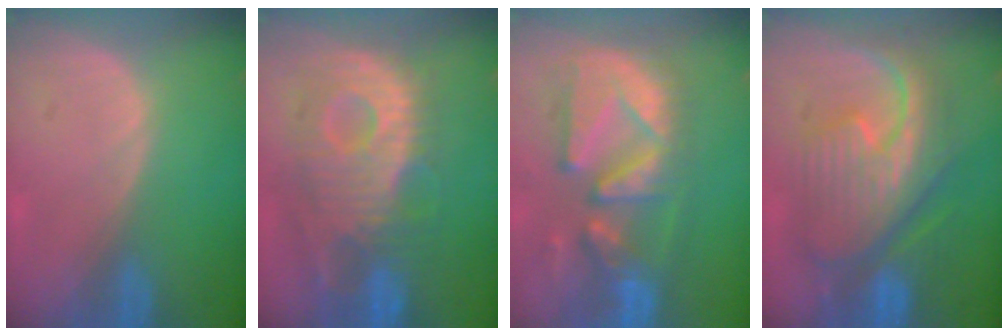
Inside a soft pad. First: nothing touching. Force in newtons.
{"total": 11.8, "press": 10.6, "slide": 5.2}
{"total": 12.3, "press": 11.0, "slide": 5.6}
{"total": 12.2, "press": 12.1, "slide": 1.4}